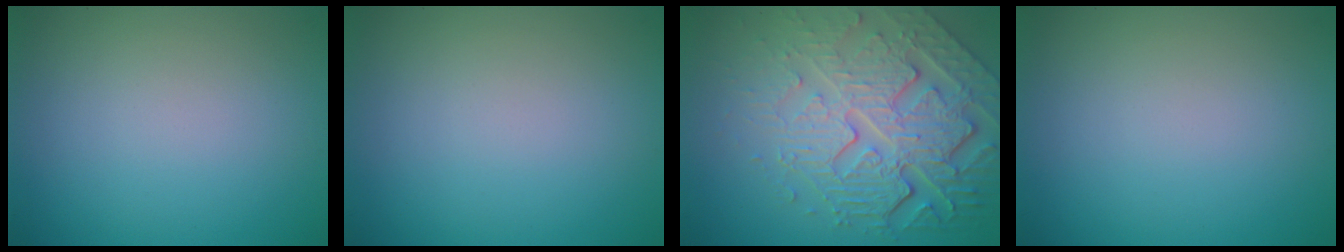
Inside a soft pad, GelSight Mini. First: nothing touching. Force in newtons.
{"total": 0.0}
{"total": 8.6, "press": 5.9, "slide": 6.3}
{"total": 0.0}